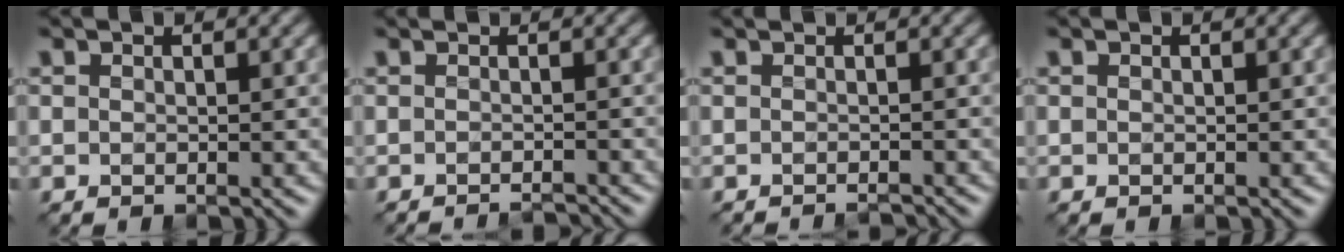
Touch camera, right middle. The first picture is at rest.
{"total": 2.3, "force": [-1.9, 0.4, 1.3], "torque": [-0.001, -0.001, -0.027]}
{"total": 1.6, "force": [-1.2, 0.4, 0.9], "torque": [0.006, -0.008, -0.021]}
{"total": 0.0}